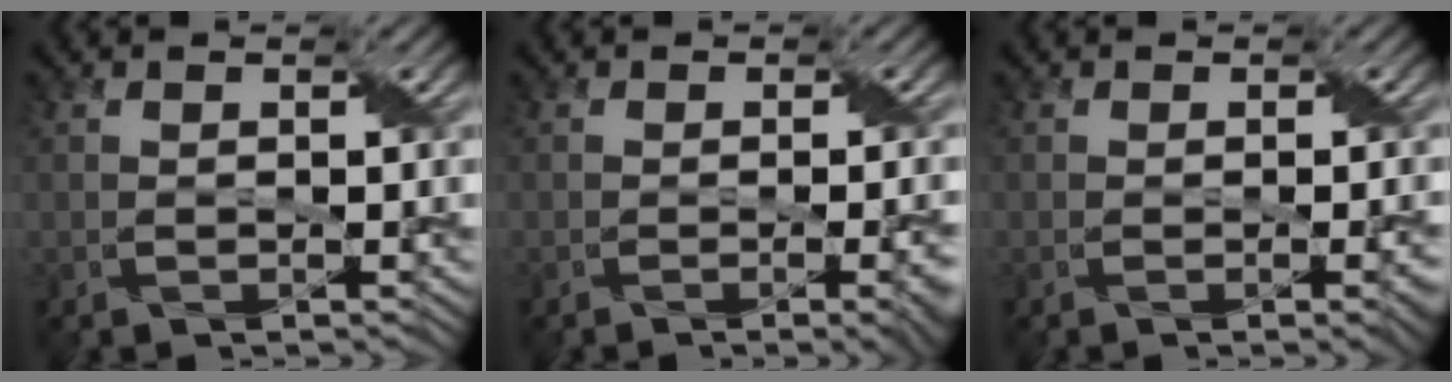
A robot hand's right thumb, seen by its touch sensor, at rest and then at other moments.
{"total": 4.1, "force": [-1.4, 1.2, 3.7], "torque": [-0.037, -0.003, -0.015]}
{"total": 2.7, "force": [-0.6, 0.8, 2.5], "torque": [-0.027, 0.000, -0.009]}